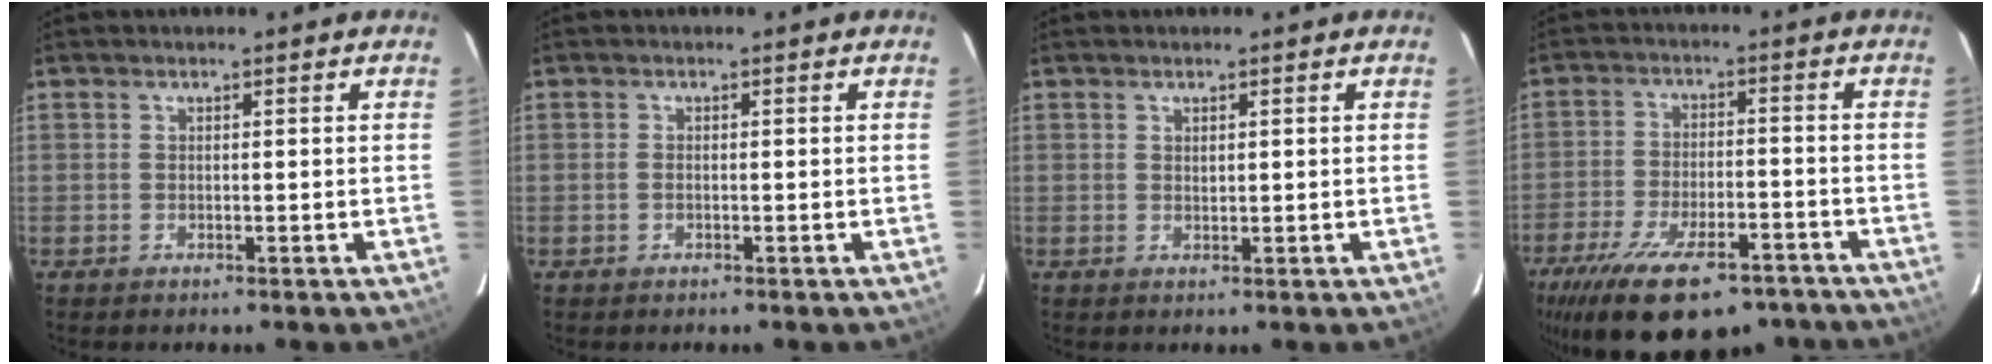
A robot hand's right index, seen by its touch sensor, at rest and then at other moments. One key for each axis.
{"total": 0.9, "fx": -0.3, "fy": 0.6, "fz": 0.6, "tx": -0.012, "ty": 0.001, "tz": -0.006}
{"total": 1.0, "fx": 0.4, "fy": 0.6, "fz": 0.7, "tx": -0.010, "ty": 0.003, "tz": 0.008}
{"total": 21.7, "fx": -15.4, "fy": 8.6, "fz": 12.7, "tx": -0.247, "ty": -0.036, "tz": -0.226}